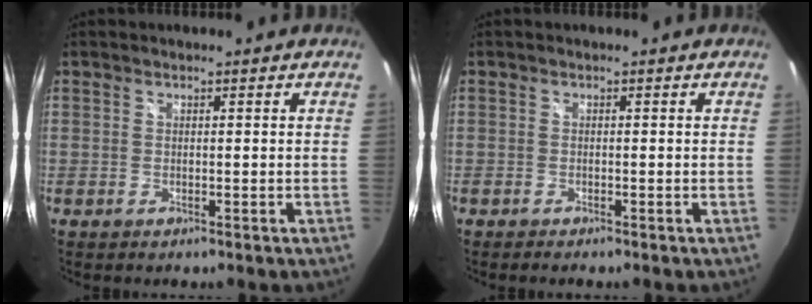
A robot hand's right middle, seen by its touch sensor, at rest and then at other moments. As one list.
[{"total": 1.7, "force": [-1.5, 0.2, 0.7], "torque": [-0.018, -0.011, -0.027]}]